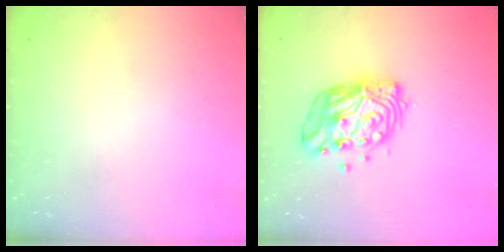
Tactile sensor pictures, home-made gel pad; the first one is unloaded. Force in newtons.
{"total": 14.1, "press": 14.0, "slide": 1.3}